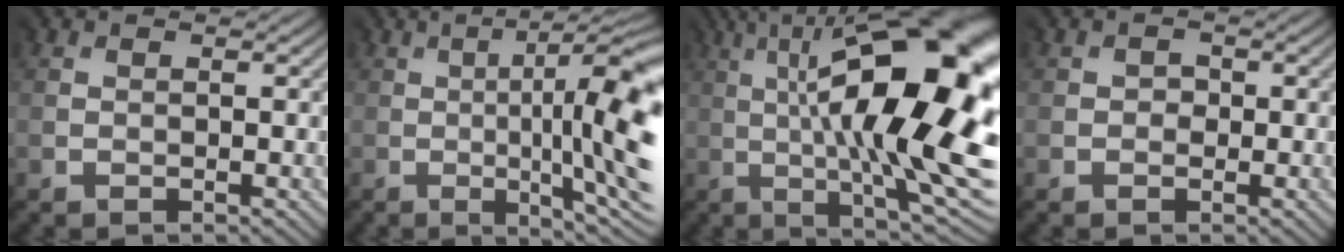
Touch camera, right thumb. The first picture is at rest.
{"total": 12.2, "force": [-1.1, 2.4, 11.9], "torque": [-0.145, 0.003, -0.004]}
{"total": 18.7, "force": [1.6, 4.8, 18.0], "torque": [-0.251, 0.034, 0.028]}
{"total": 1.0, "force": [-0.2, 0.8, -0.4], "torque": [0.010, -0.004, -0.002]}